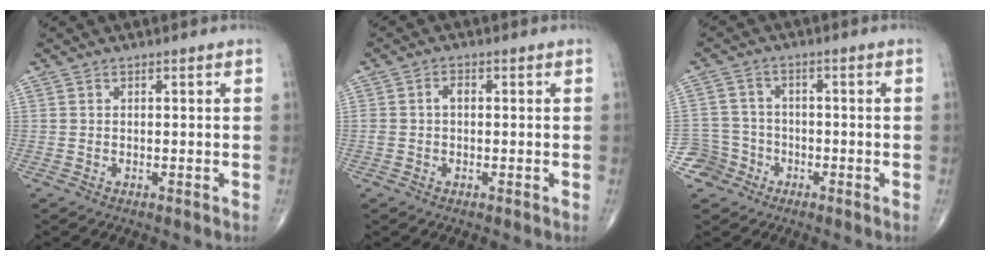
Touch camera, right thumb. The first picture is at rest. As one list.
[{"total": 2.0, "force": [0.0, 1.3, 1.6], "torque": [-0.031, 0.009, -0.001]}, {"total": 5.4, "force": [-3.1, 4.4, -0.5], "torque": [0.042, 0.026, -0.061]}]